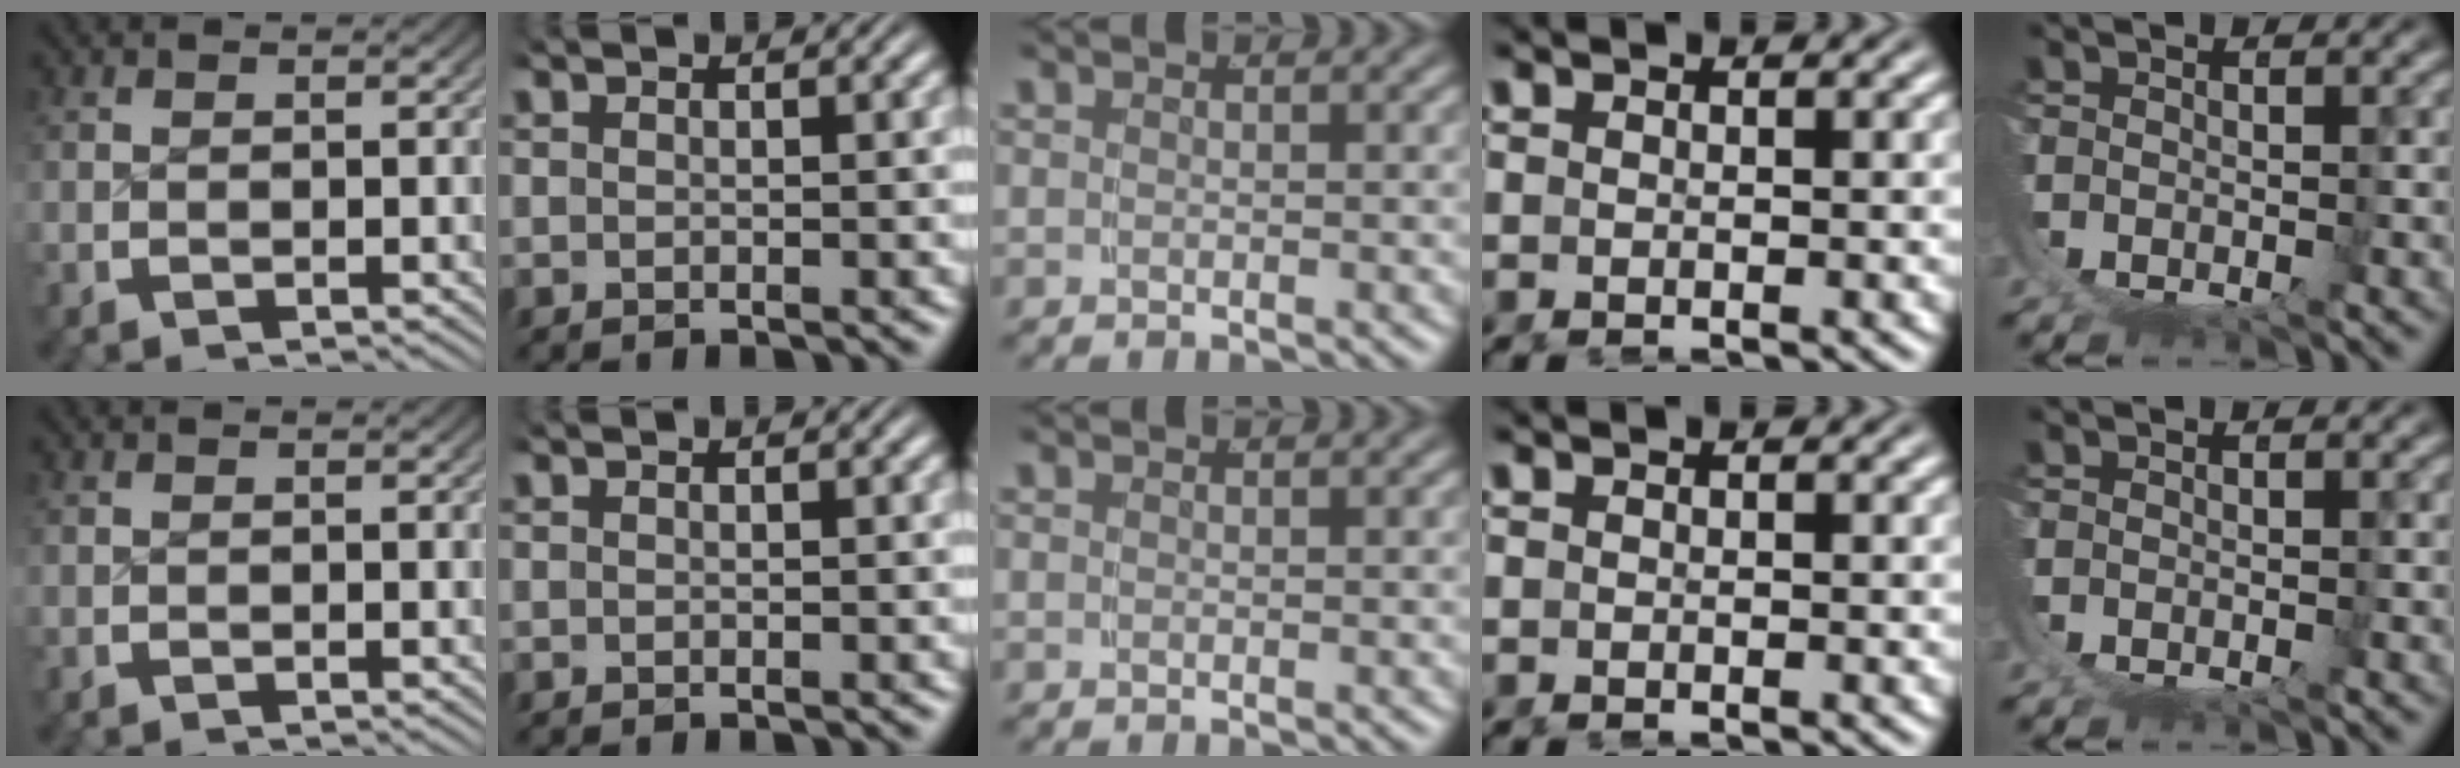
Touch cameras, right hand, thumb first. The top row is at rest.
{}